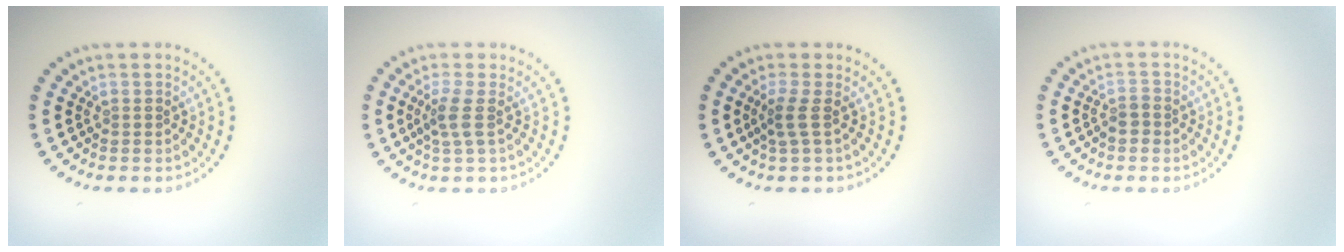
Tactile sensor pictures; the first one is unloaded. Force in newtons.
{"total": 1.9, "press": 1.4, "slide": 1.3}
{"total": 1.8, "press": 1.1, "slide": 1.4}
{"total": 1.5, "press": 1.3, "slide": 0.9}